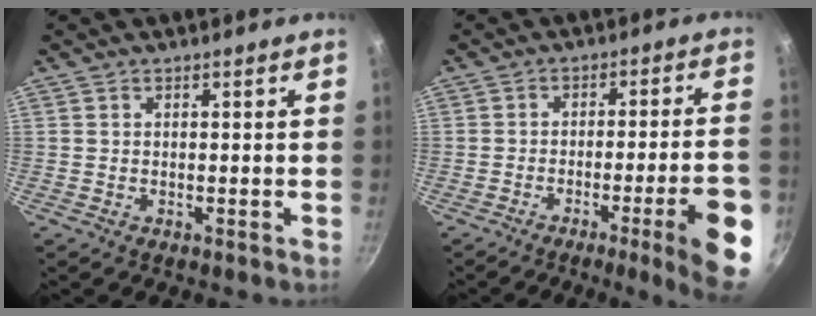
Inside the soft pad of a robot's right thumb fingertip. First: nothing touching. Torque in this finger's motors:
{"motor_torque": [2.02, 2.99, 1.38, -1.39, 0.07]}